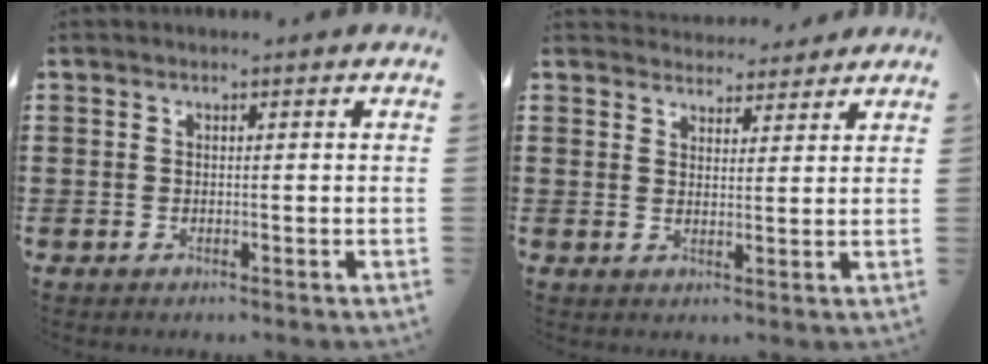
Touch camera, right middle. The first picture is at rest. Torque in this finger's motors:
{"motor_torque": [-0.37, 0.04, 0.04, -0.02]}